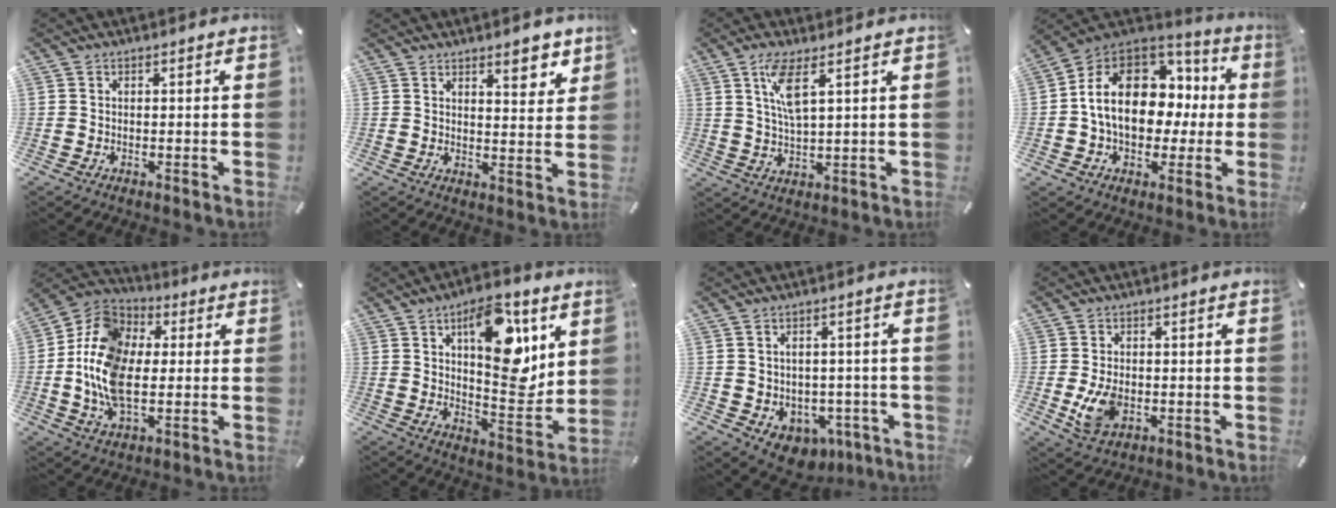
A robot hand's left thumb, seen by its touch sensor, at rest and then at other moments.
{"total": 6.5, "force": [5.0, 2.7, 3.3], "torque": [-0.021, -0.035, 0.079]}
{"total": 7.5, "force": [3.6, 1.9, 6.3], "torque": [-0.142, -0.001, 0.059]}
{"total": 18.1, "force": [1.0, 13.6, 12.0], "torque": [-0.213, 0.002, 0.020]}
{"total": 14.8, "force": [-1.7, 9.9, 10.9], "torque": [-0.270, 0.000, -0.040]}
{"total": 17.4, "force": [7.8, 7.9, 13.4], "torque": [-0.190, -0.040, 0.126]}
{"total": 4.6, "force": [-0.9, 4.2, 1.6], "torque": [-0.033, 0.000, -0.014]}
{"total": 7.1, "force": [-0.9, 4.9, 5.0], "torque": [-0.109, -0.004, -0.017]}